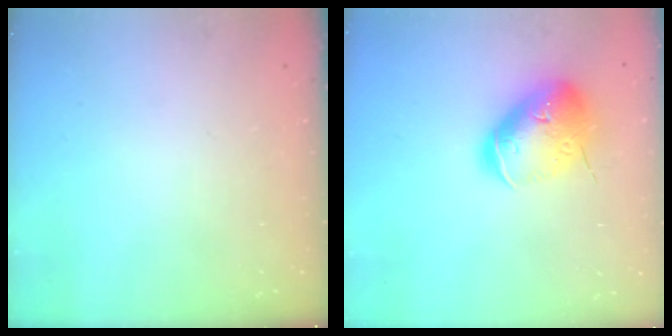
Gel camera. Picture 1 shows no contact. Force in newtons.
{"total": 18.4, "press": 18.2, "slide": 2.8}